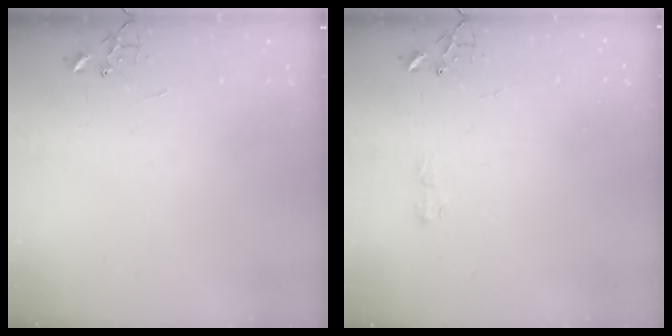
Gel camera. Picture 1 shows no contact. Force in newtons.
{"total": 4.2, "press": 4.2, "slide": 0.5}